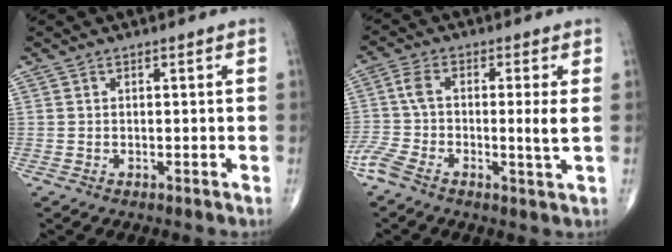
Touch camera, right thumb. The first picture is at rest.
{"total": 7.8, "force": [-1.3, 1.3, 7.6], "torque": [-0.178, 0.005, -0.036]}